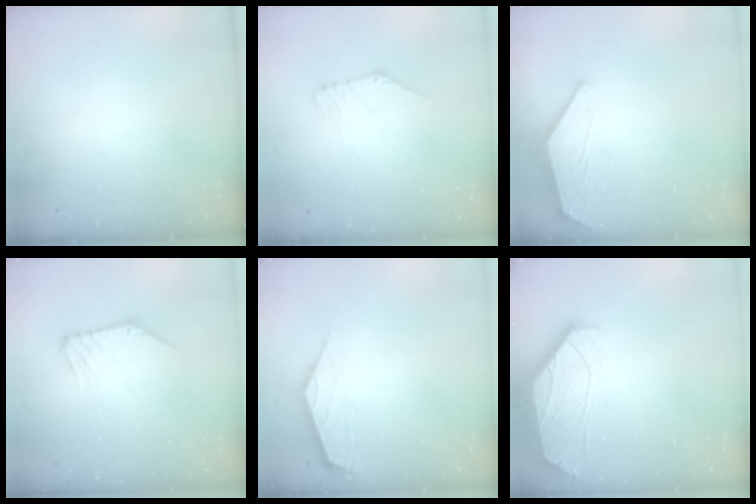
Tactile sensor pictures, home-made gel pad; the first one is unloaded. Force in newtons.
{"total": 2.7, "press": 2.7, "slide": 0.1}
{"total": 1.5, "press": 1.5, "slide": 0.4}
{"total": 3.6, "press": 3.5, "slide": 0.2}
{"total": 2.7, "press": 2.6, "slide": 0.6}
{"total": 0.6, "press": 0.5, "slide": 0.2}